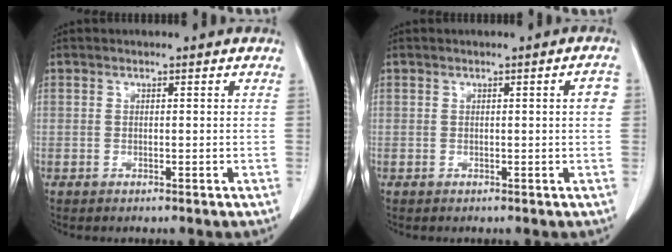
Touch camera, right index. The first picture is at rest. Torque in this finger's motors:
{"motor_torque": [0.18, -0.01, 0.01, 0.00]}